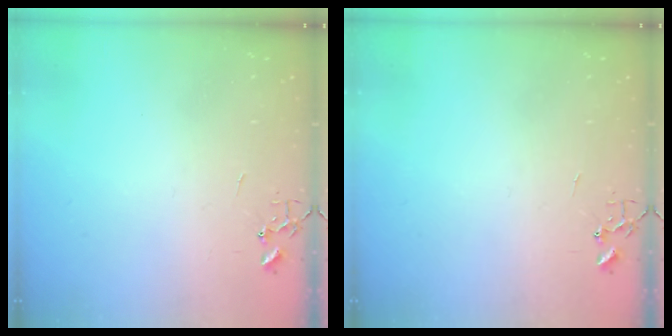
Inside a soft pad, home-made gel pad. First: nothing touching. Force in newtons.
{"total": 0.0}